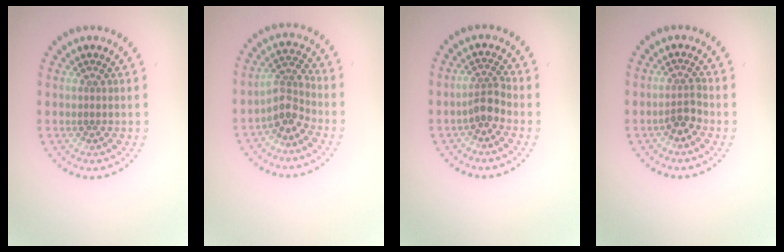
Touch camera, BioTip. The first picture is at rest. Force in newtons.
{"total": 2.8, "press": 2.2, "slide": 1.7}
{"total": 2.2, "press": 1.9, "slide": 1.1}
{"total": 1.8, "press": 1.5, "slide": 1.0}